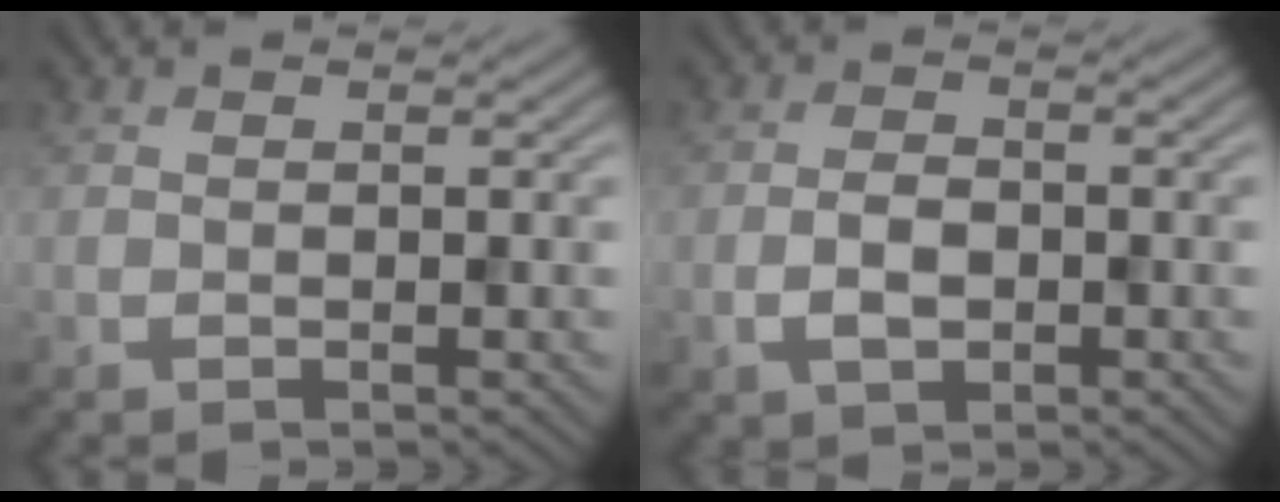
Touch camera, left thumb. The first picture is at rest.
{"total": 3.3, "force": [-1.1, 1.9, 2.4], "torque": [-0.047, 0.001, -0.022]}